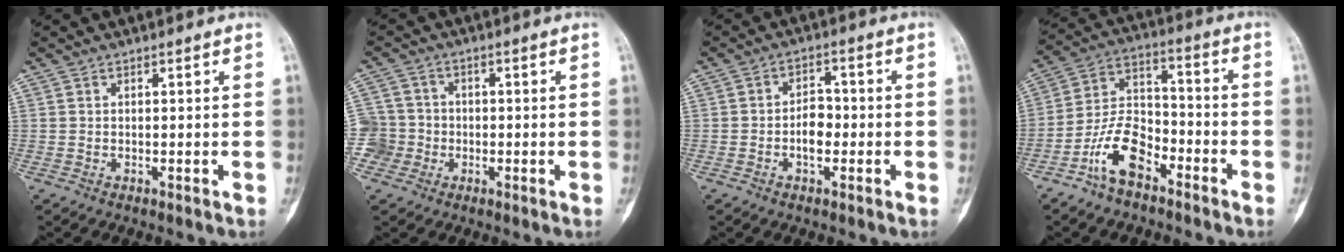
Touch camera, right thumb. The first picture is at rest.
{"total": 6.3, "force": [-1.8, 6.0, 0.6], "torque": [0.006, 0.017, -0.036]}
{"total": 4.9, "force": [-1.3, 3.0, 3.6], "torque": [-0.046, 0.017, -0.027]}
{"total": 11.2, "force": [-6.7, 5.9, 6.8], "torque": [-0.126, 0.059, -0.133]}